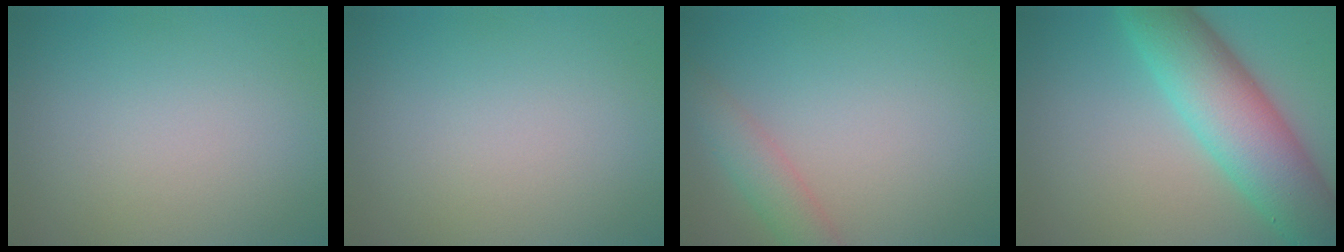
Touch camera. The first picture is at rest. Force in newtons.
{"total": 0.0}
{"total": 2.8, "press": 2.8, "slide": 0.2}
{"total": 9.7, "press": 9.7, "slide": 0.3}